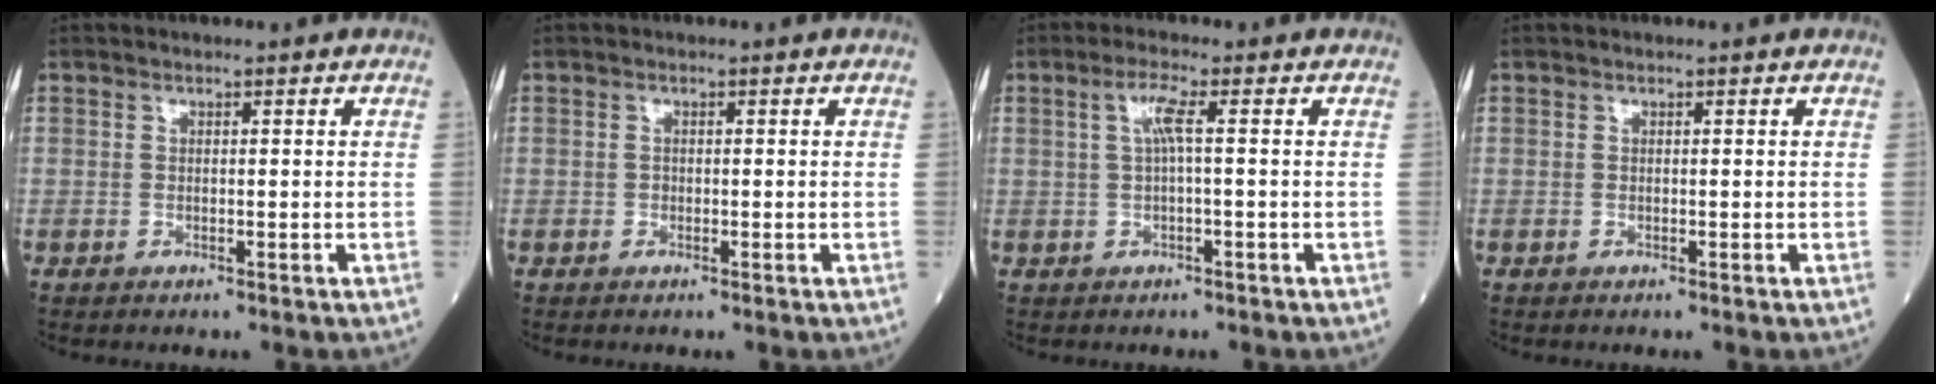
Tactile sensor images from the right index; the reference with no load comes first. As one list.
[{"total": 0.0}, {"total": 3.0, "force": [0.5, 0.0, 2.9], "torque": [-0.061, 0.010, 0.010]}, {"total": 0.0}]